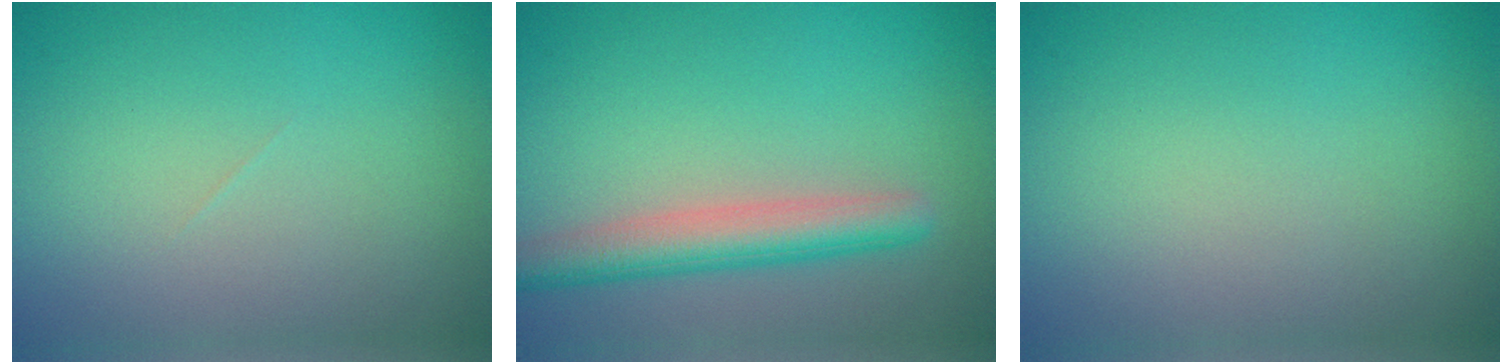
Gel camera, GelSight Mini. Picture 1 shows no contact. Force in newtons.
{"total": 4.3, "press": 4.3, "slide": 0.2}
{"total": 0.0}